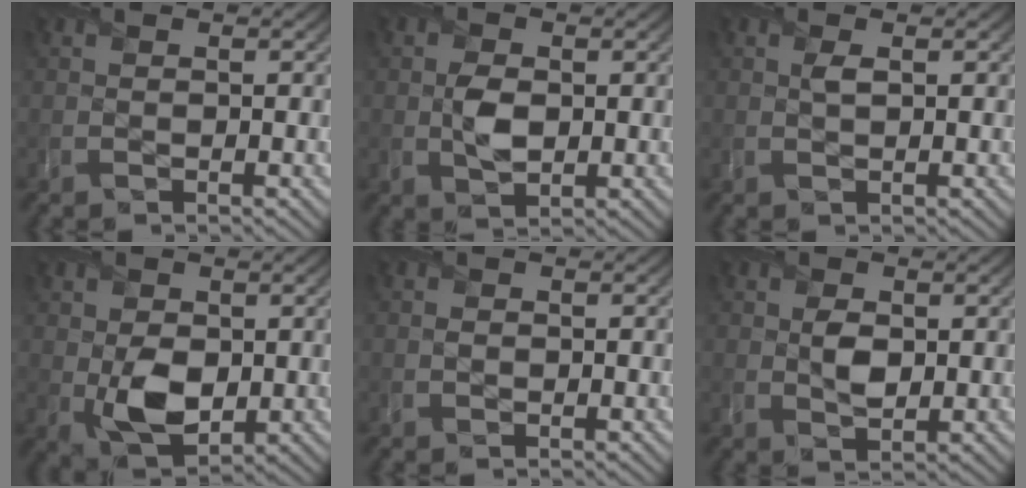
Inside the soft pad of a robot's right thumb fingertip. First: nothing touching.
{"total": 3.6, "force": [0.0, 2.5, 2.5], "torque": [-0.058, -0.006, -0.002]}
{"total": 1.4, "force": [0.4, 0.7, 1.2], "torque": [-0.027, -0.003, 0.007]}
{"total": 6.4, "force": [-0.4, 4.6, 4.5], "torque": [-0.095, -0.013, -0.006]}
{"total": 0.6, "force": [0.0, 0.6, 0.2], "torque": [-0.002, -0.006, -0.004]}
{"total": 2.9, "force": [0.4, 2.0, 2.1], "torque": [-0.042, -0.006, 0.006]}